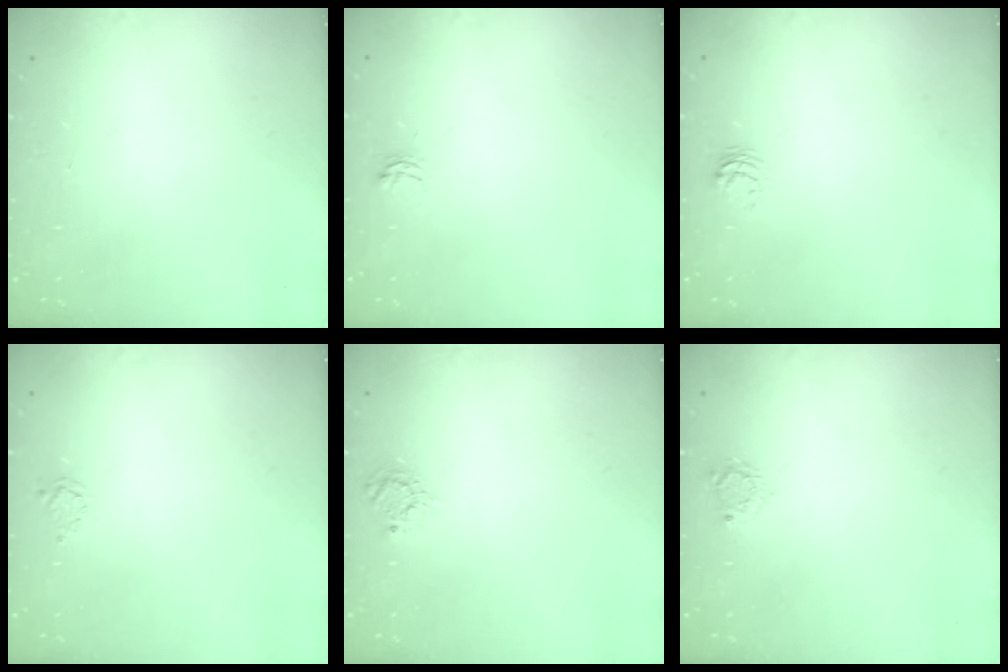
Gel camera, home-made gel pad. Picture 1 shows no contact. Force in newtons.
{"total": 2.9, "press": 2.9, "slide": 0.4}
{"total": 3.5, "press": 3.5, "slide": 0.5}
{"total": 2.5, "press": 2.5, "slide": 0.4}
{"total": 5.5, "press": 5.5, "slide": 0.2}
{"total": 3.6, "press": 3.6, "slide": 0.5}